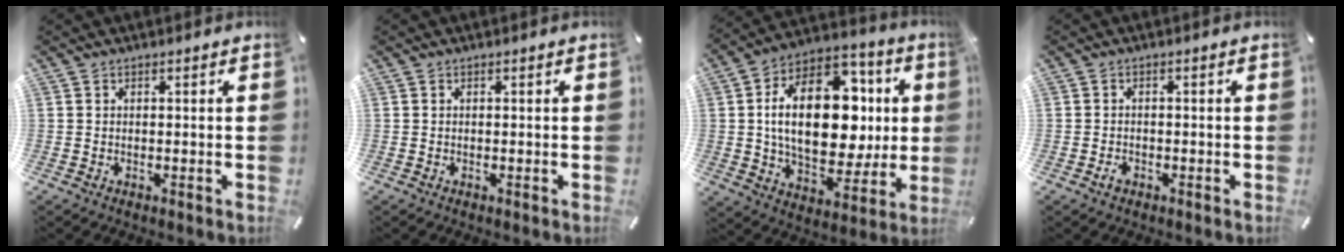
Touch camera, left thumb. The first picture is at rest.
{"total": 0.0}
{"total": 24.8, "force": [3.1, 15.5, 19.0], "torque": [-0.340, -0.009, 0.056]}
{"total": 1.6, "force": [-0.9, 1.0, 0.8], "torque": [-0.016, 0.004, -0.018]}